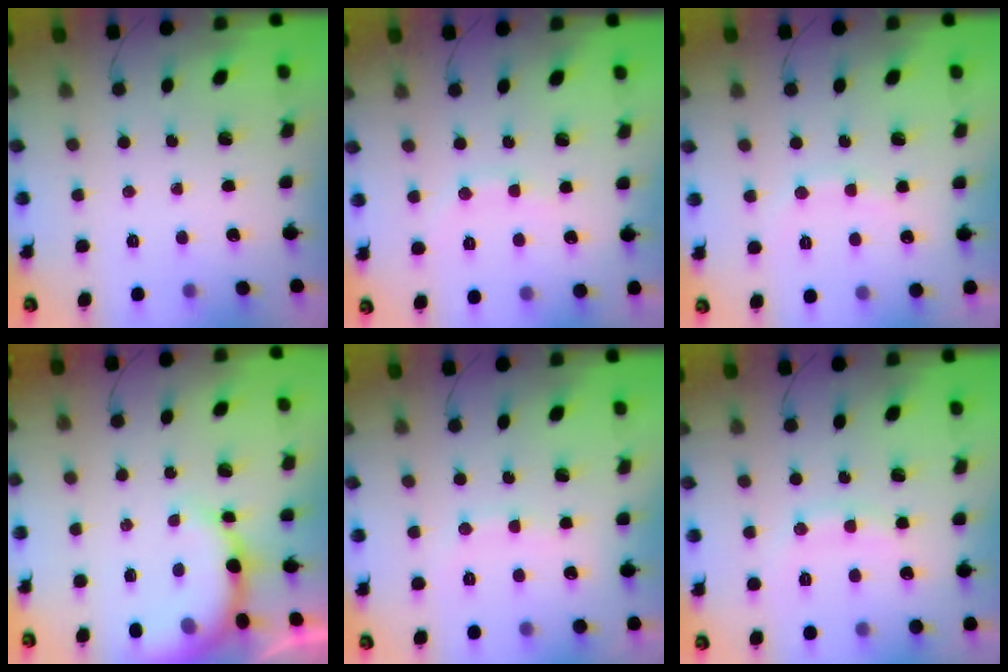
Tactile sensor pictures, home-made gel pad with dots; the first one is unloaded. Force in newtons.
{"total": 7.7, "press": 7.6, "slide": 1.3}
{"total": 8.2, "press": 8.0, "slide": 1.6}
{"total": 7.9, "press": 7.7, "slide": 1.4}
{"total": 7.3, "press": 7.2, "slide": 0.9}
{"total": 9.3, "press": 9.2, "slide": 1.0}